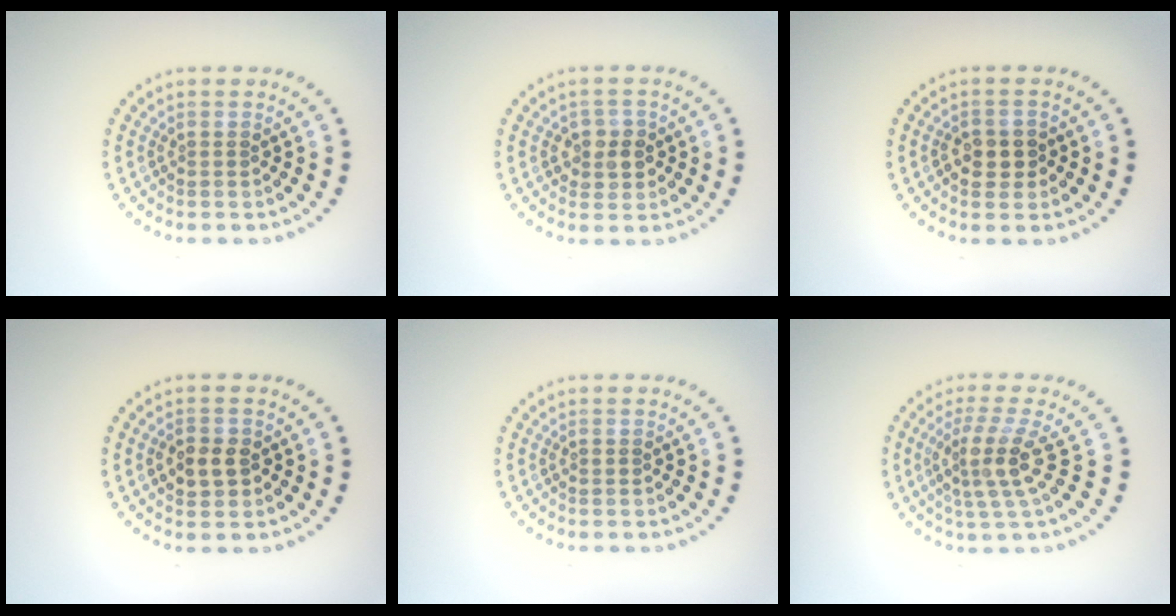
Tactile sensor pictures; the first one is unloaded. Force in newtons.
{"total": 2.2, "press": 2.1, "slide": 0.6}
{"total": 2.4, "press": 2.4, "slide": 0.4}
{"total": 2.6, "press": 2.6, "slide": 0.2}
{"total": 0.5, "press": 0.5, "slide": 0.2}
{"total": 3.7, "press": 2.7, "slide": 2.6}